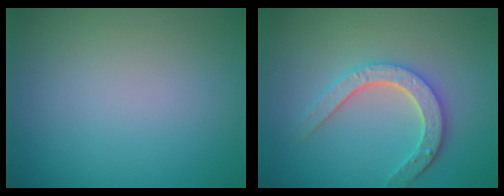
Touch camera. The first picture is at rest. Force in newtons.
{"total": 4.0, "press": 3.3, "slide": 2.2}